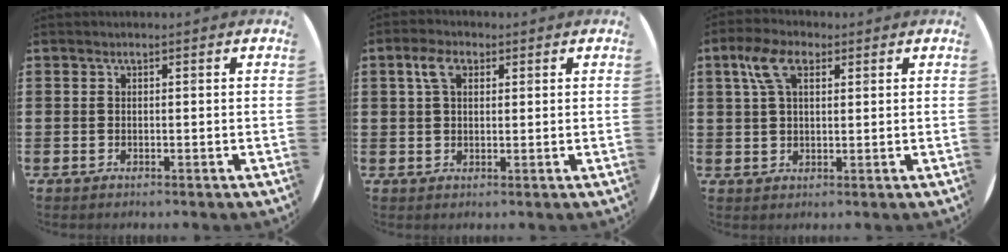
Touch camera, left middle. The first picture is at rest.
{"total": 3.5, "force": [1.8, 1.9, 2.3], "torque": [-0.053, 0.010, 0.033]}
{"total": 5.5, "force": [2.9, 2.8, 3.8], "torque": [-0.084, 0.012, 0.051]}